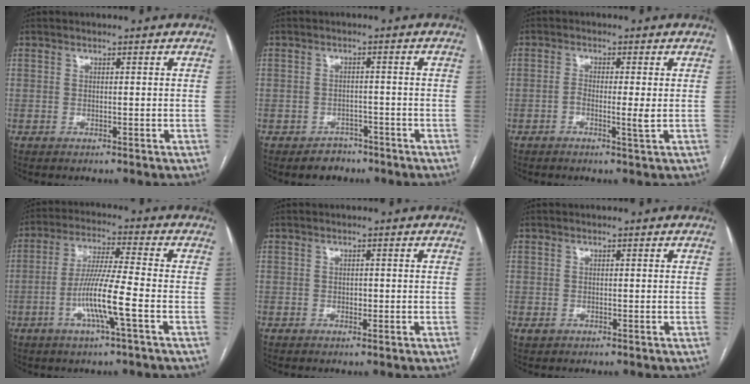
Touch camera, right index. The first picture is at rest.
{"total": 3.3, "force": [-2.3, 2.3, 0.2], "torque": [-0.001, 0.011, -0.031]}
{"total": 2.9, "force": [-0.6, 0.1, 2.8], "torque": [-0.050, -0.002, -0.011]}
{"total": 9.8, "force": [-3.1, -0.3, 9.2], "torque": [-0.180, -0.006, -0.063]}
{"total": 0.7, "force": [-0.1, 0.5, 0.4], "torque": [-0.006, 0.001, -0.003]}
{"total": 0.0}